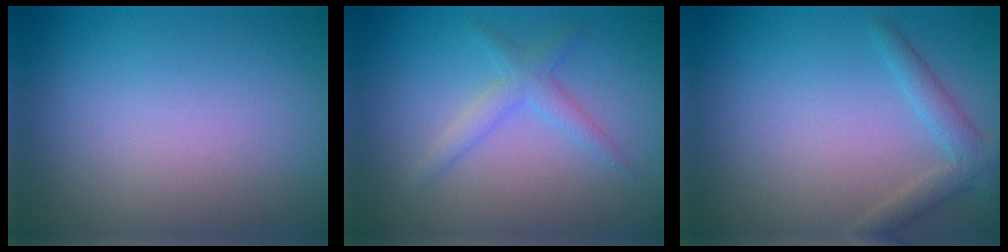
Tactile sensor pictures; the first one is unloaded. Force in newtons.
{"total": 2.2, "press": 2.2, "slide": 0.1}
{"total": 2.4, "press": 2.4, "slide": 0.1}